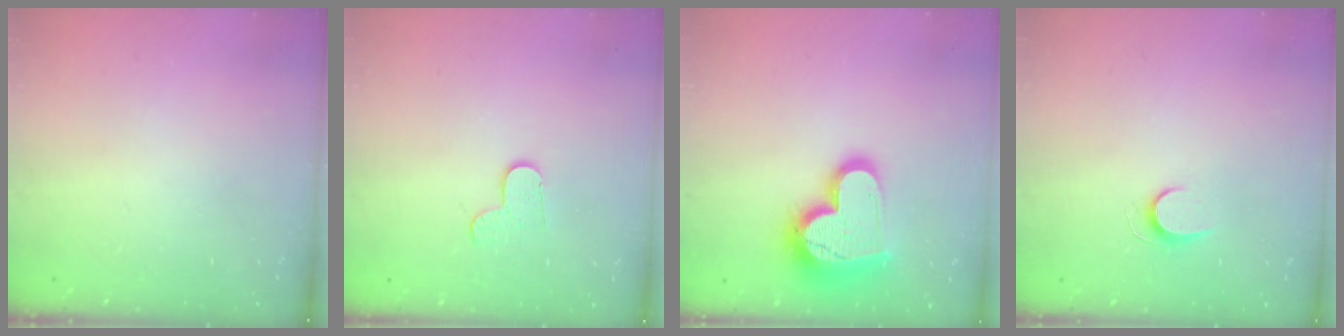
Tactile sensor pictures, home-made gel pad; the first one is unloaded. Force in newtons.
{"total": 3.3, "press": 3.3, "slide": 0.3}
{"total": 19.6, "press": 19.6, "slide": 1.8}
{"total": 5.6, "press": 5.6, "slide": 0.5}